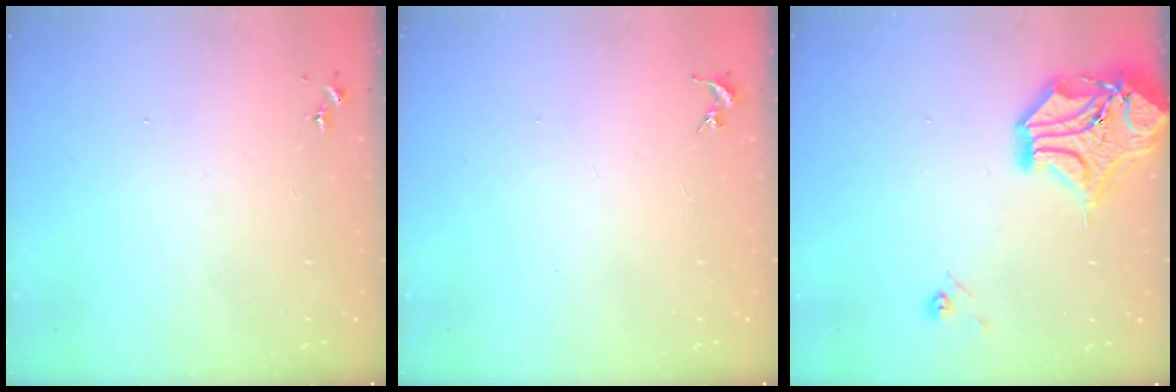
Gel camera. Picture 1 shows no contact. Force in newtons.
{"total": 0.0}
{"total": 16.2, "press": 16.0, "slide": 2.6}